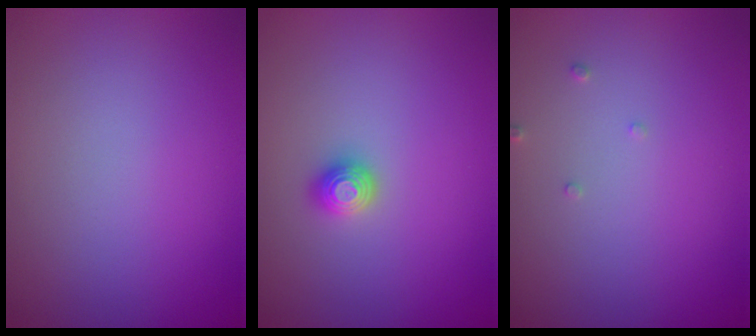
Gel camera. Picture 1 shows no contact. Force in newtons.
{"total": 1.2, "press": 1.1, "slide": 0.3}
{"total": 0.7, "press": 0.7, "slide": 0.2}